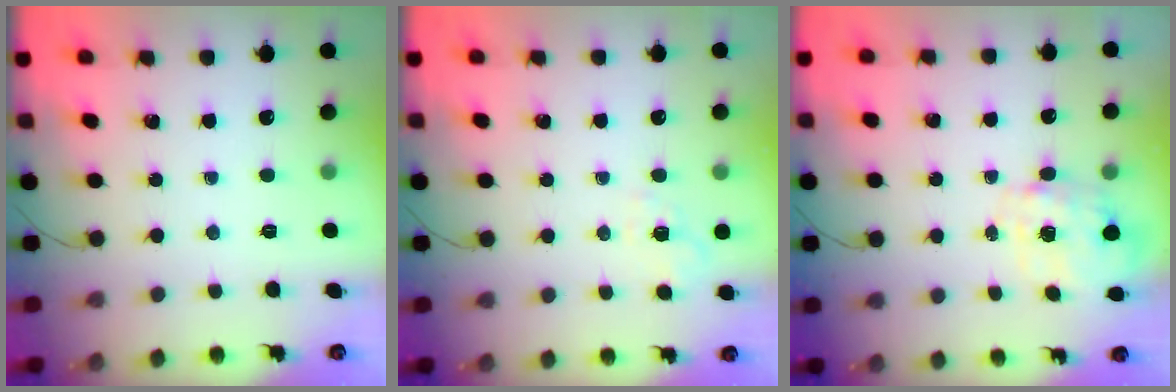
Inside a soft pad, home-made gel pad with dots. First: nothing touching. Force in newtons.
{"total": 1.9, "press": 0.8, "slide": 1.8}
{"total": 3.8, "press": 3.7, "slide": 0.9}